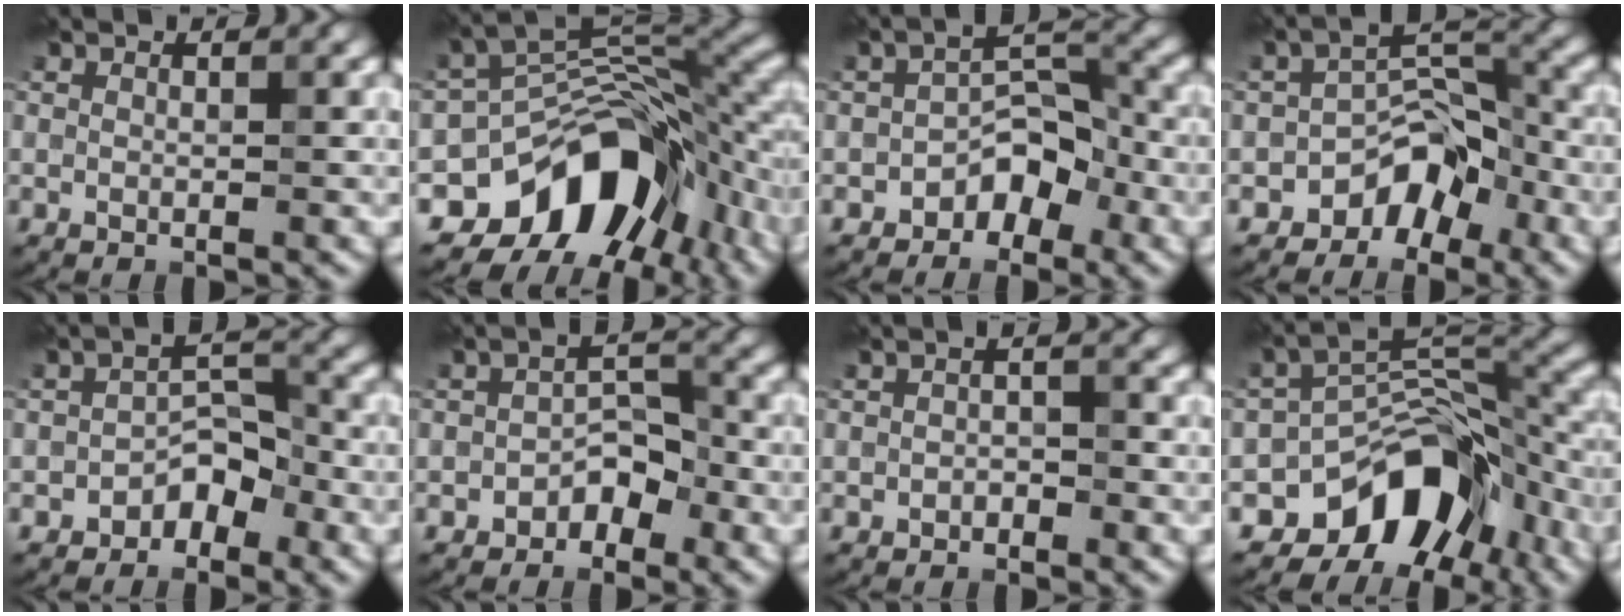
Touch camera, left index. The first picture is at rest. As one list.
[{"total": 12.6, "force": [-6.4, 7.8, 7.6], "torque": [-0.119, 0.000, -0.110]}, {"total": 4.2, "force": [-2.6, 2.3, 2.5], "torque": [-0.024, 0.019, -0.044]}, {"total": 5.2, "force": [-3.3, 3.0, 2.6], "torque": [-0.019, 0.017, -0.058]}, {"total": 3.3, "force": [-2.2, 1.7, 1.8], "torque": [-0.020, 0.018, -0.038]}, {"total": 2.9, "force": [-1.8, 1.5, 1.6], "torque": [-0.018, 0.016, -0.032]}, {"total": 1.0, "force": [-0.6, 0.5, 0.7], "torque": [-0.016, 0.004, -0.010]}, {"total": 10.2, "force": [-5.9, 6.0, 5.9], "torque": [-0.074, 0.004, -0.107]}]